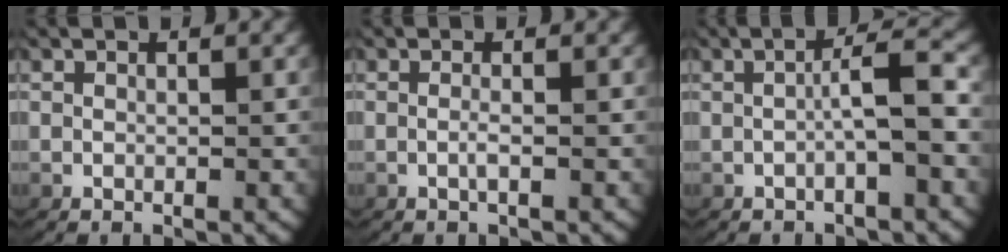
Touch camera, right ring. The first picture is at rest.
{"total": 1.0, "force": [-0.5, 0.0, 0.9], "torque": [-0.022, -0.003, -0.009]}
{"total": 2.9, "force": [-0.7, 0.2, 2.8], "torque": [-0.042, 0.008, -0.012]}